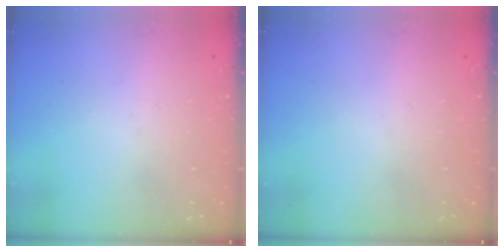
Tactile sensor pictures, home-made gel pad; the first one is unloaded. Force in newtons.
{"total": 0.0}